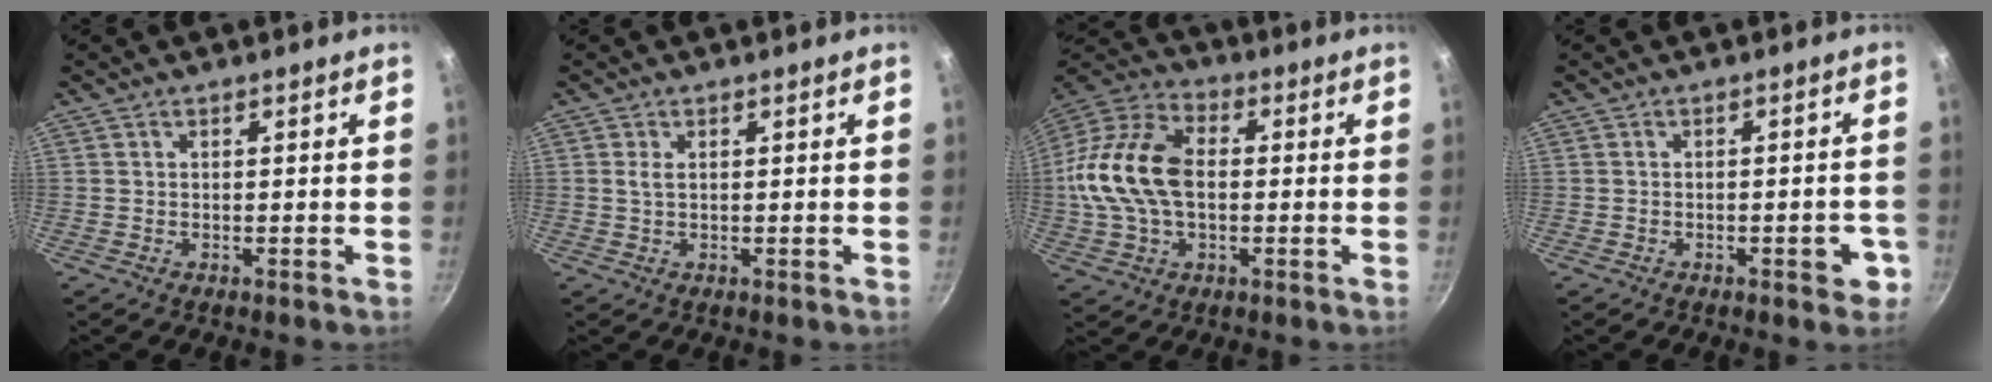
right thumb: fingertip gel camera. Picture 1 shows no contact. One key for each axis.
{"total": 1.4, "fx": 0.3, "fy": 0.8, "fz": 1.1, "tx": -0.022, "ty": 0.000, "tz": 0.004}
{"total": 18.1, "fx": 0.2, "fy": 11.7, "fz": 13.7, "tx": -0.260, "ty": 0.034, "tz": -0.009}
{"total": 4.3, "fx": -1.8, "fy": 1.9, "fz": 3.4, "tx": -0.027, "ty": 0.013, "tz": -0.024}